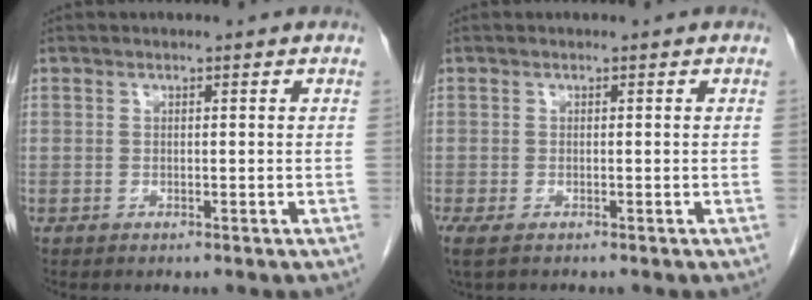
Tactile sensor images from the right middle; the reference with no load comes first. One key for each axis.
{"total": 2.6, "fx": -1.9, "fy": 0.9, "fz": 1.6, "tx": -0.034, "ty": -0.012, "tz": -0.027}